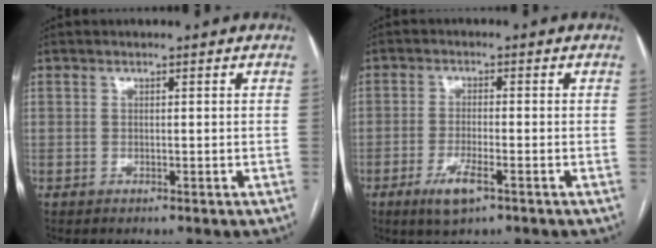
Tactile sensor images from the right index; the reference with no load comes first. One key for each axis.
{"total": 4.9, "fx": -2.6, "fy": 0.9, "fz": 4.0, "tx": -0.083, "ty": -0.007, "tz": -0.046}